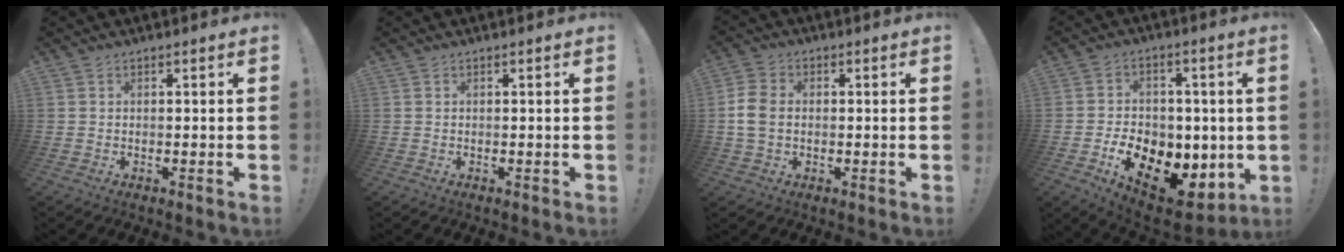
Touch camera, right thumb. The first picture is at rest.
{"total": 0.0}
{"total": 7.7, "force": [-0.4, 5.6, 5.2], "torque": [-0.115, 0.006, -0.007]}
{"total": 15.2, "force": [-5.3, 10.8, 9.3], "torque": [-0.134, 0.025, -0.079]}